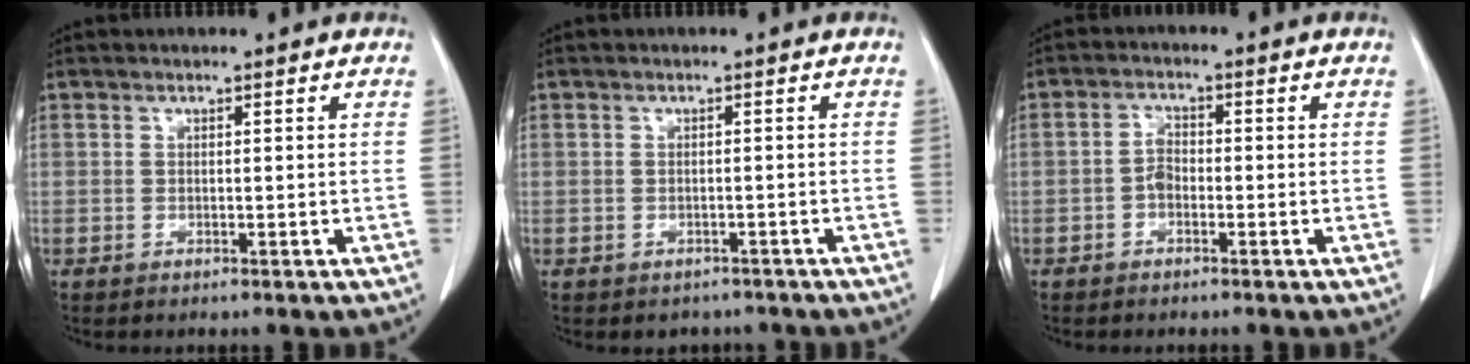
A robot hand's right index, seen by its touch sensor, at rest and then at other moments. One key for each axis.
{"total": 2.6, "fx": -1.9, "fy": 1.8, "fz": 0.1, "tx": -0.003, "ty": 0.009, "tz": -0.024}
{"total": 2.4, "fx": -0.9, "fy": 1.5, "fz": 1.7, "tx": -0.028, "ty": 0.007, "tz": -0.020}